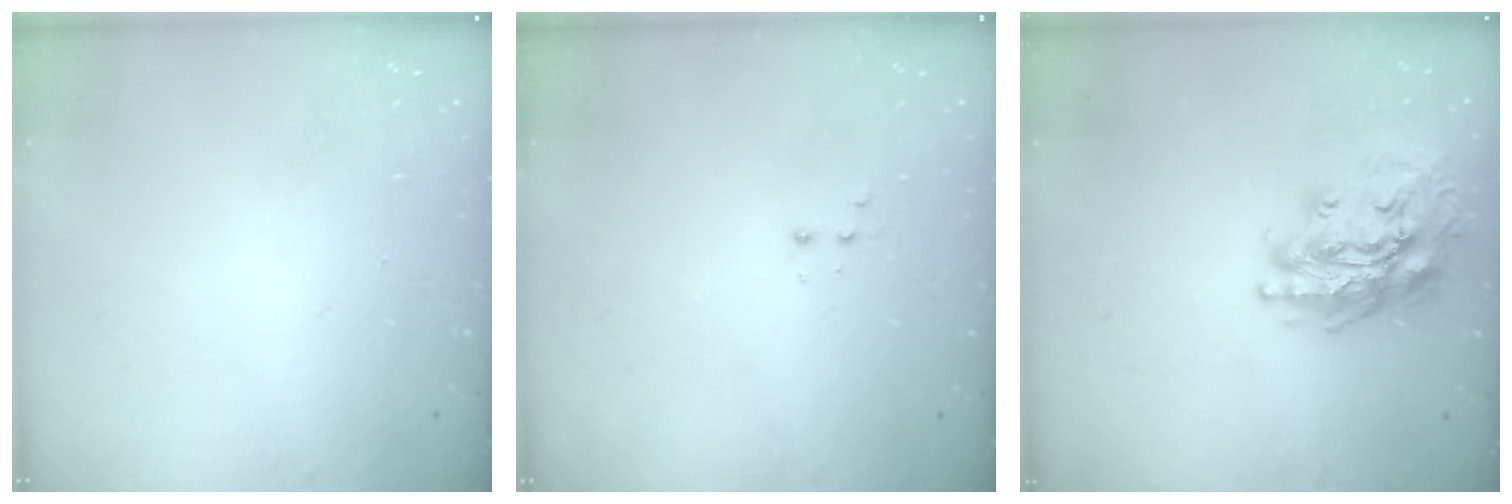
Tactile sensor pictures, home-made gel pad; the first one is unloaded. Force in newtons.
{"total": 2.4, "press": 2.2, "slide": 0.9}
{"total": 18.0, "press": 17.9, "slide": 2.1}